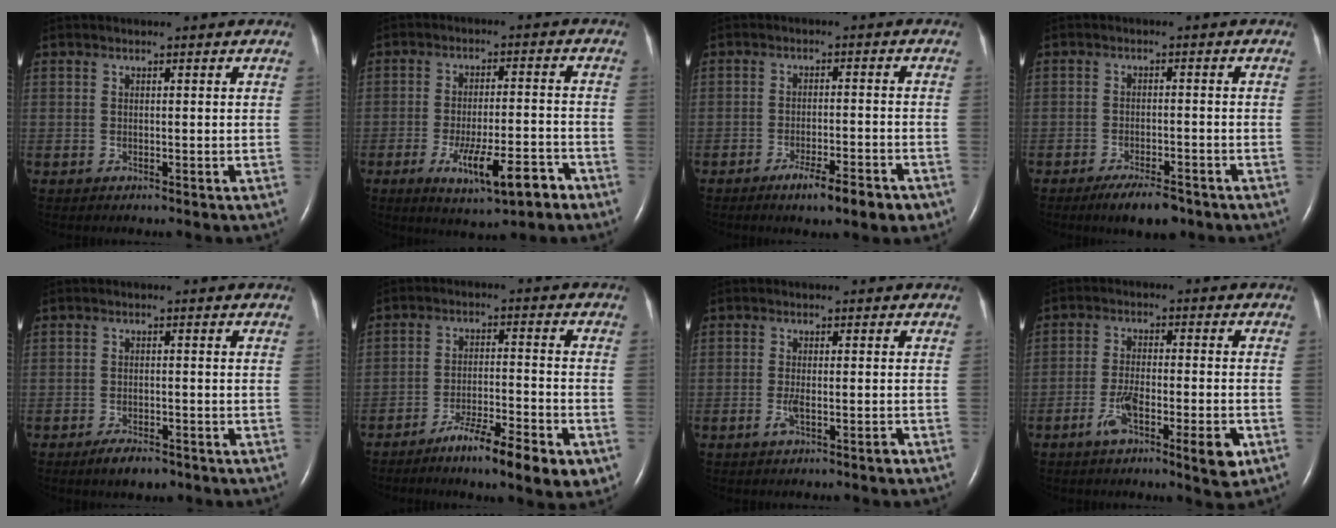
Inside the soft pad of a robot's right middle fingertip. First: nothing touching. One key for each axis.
{"total": 9.8, "fx": -5.3, "fy": 2.1, "fz": 8.0, "tx": -0.132, "ty": -0.008, "tz": -0.076}
{"total": 6.7, "fx": -4.3, "fy": 0.8, "fz": 5.1, "tx": -0.078, "ty": -0.008, "tz": -0.063}
{"total": 5.7, "fx": -4.2, "fy": 1.6, "fz": 3.5, "tx": -0.060, "ty": -0.005, "tz": -0.065}
{"total": 3.8, "fx": -2.8, "fy": 1.3, "fz": 2.2, "tx": -0.045, "ty": -0.004, "tz": -0.040}
{"total": 9.9, "fx": -5.9, "fy": 1.1, "fz": 7.9, "tx": -0.125, "ty": -0.007, "tz": -0.092}
{"total": 2.6, "fx": -1.4, "fy": 0.2, "fz": 2.1, "tx": -0.041, "ty": -0.002, "tz": -0.026}
{"total": 8.3, "fx": -4.0, "fy": 1.4, "fz": 7.2, "tx": -0.122, "ty": -0.006, "tz": -0.063}